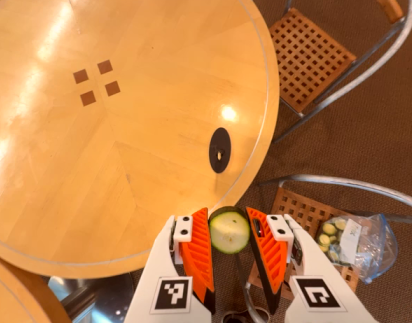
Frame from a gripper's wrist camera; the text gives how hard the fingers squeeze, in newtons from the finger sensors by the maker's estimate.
{"total": 8.5, "left": 8.2, "right": 8.8}